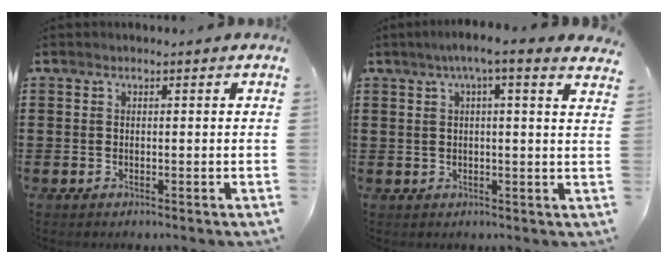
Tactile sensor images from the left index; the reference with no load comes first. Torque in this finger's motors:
{"motor_torque": [2.14, 0.00, 0.37, 0.16]}